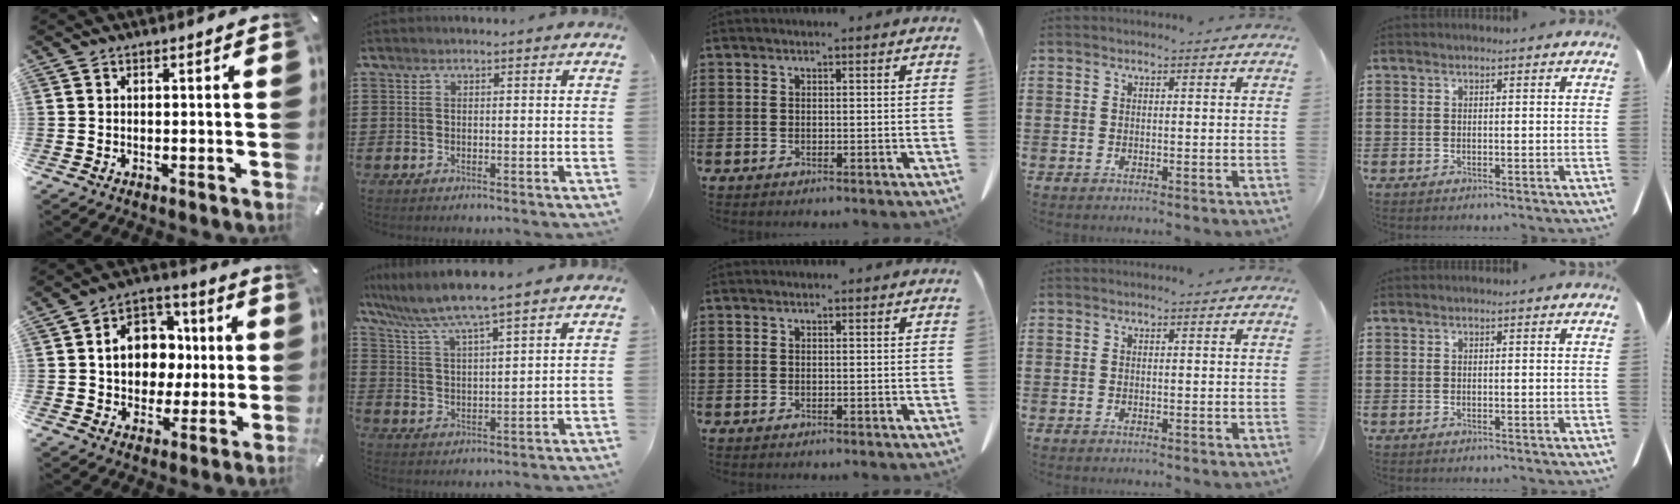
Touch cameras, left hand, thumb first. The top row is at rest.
{"thumb": {"total": 12.2, "force": [0.3, 10.5, 6.3], "torque": [-0.110, 0.013, 0.013]}, "index": {"total": 6.1, "force": [5.3, -0.3, 3.0], "torque": [-0.079, -0.027, 0.089]}}